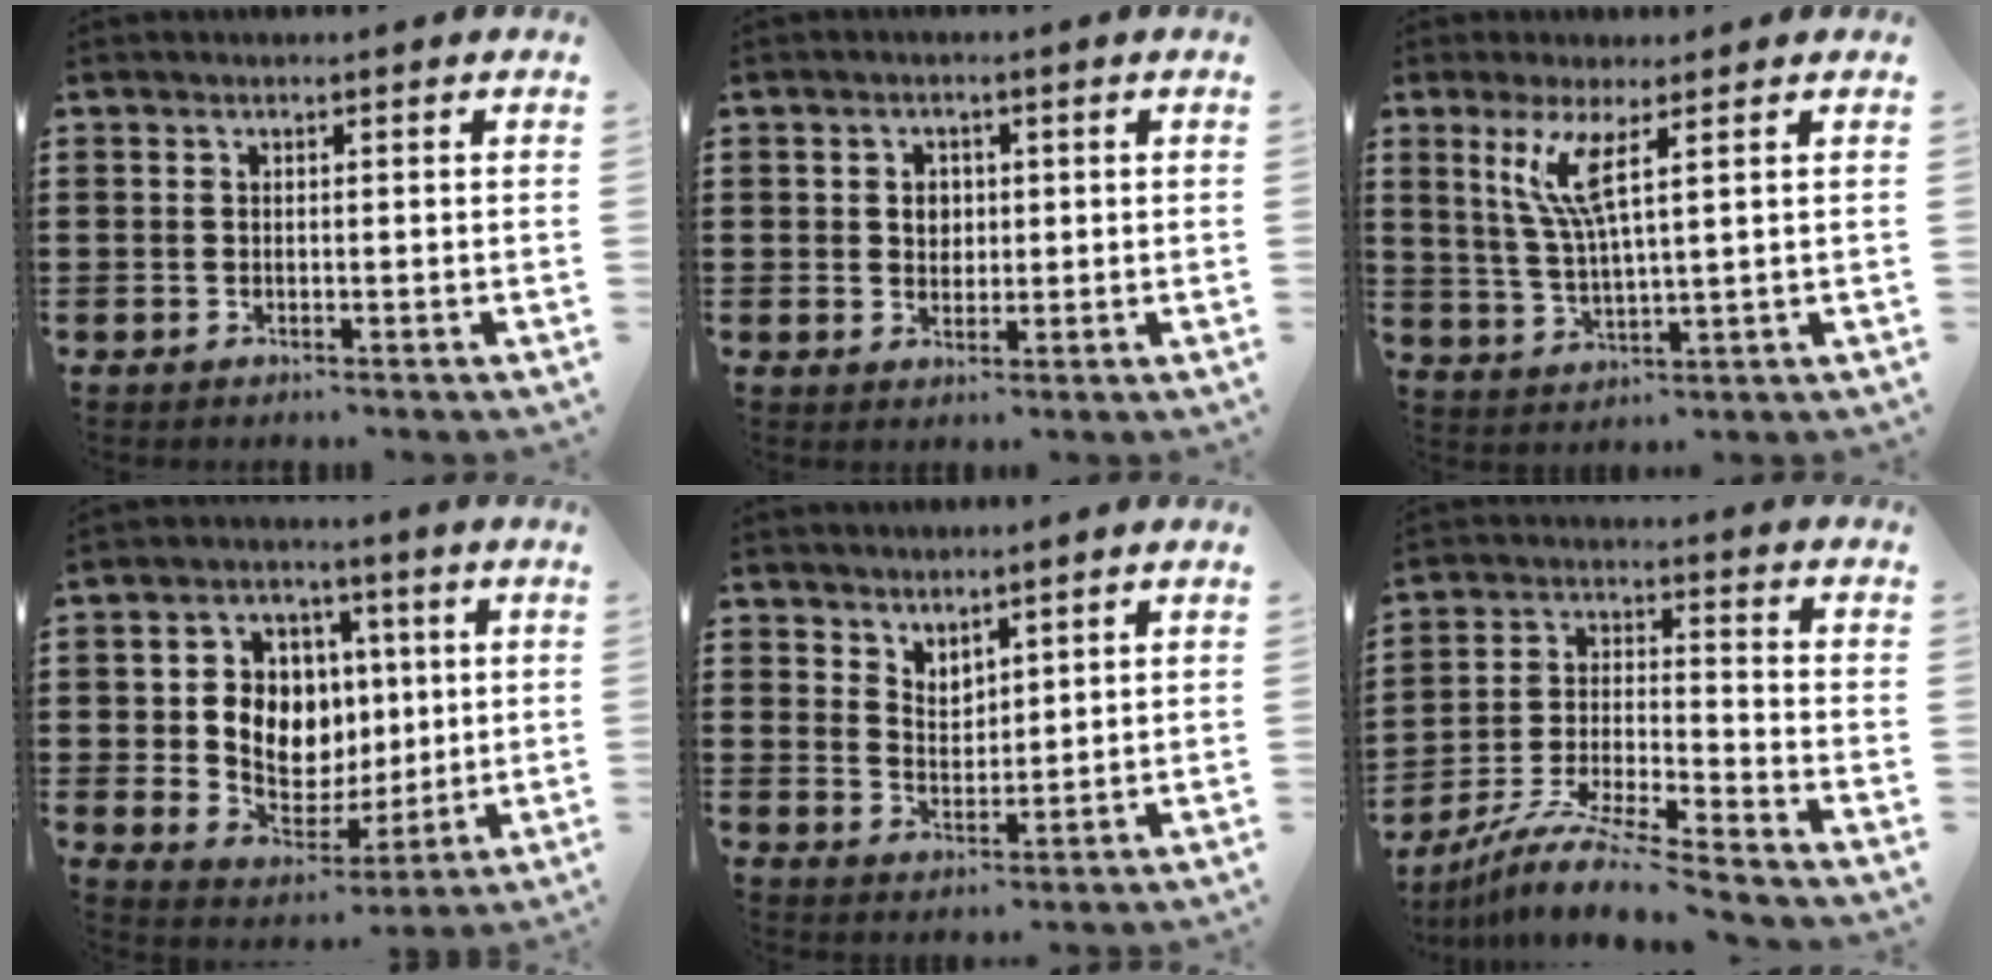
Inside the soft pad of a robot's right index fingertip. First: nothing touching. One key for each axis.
{"total": 2.4, "fx": 0.4, "fy": 2.0, "fz": 1.3, "tx": -0.032, "ty": 0.010, "tz": 0.005}
{"total": 6.8, "fx": 3.1, "fy": 1.0, "fz": 6.0, "tx": -0.135, "ty": -0.003, "tz": 0.049}
{"total": 9.1, "fx": 1.4, "fy": 8.0, "fz": 4.1, "tx": -0.092, "ty": 0.008, "tz": 0.029}
{"total": 3.2, "fx": 3.0, "fy": 0.9, "fz": -0.4, "tx": -0.002, "ty": -0.006, "tz": 0.059}
{"total": 8.9, "fx": -8.3, "fy": -0.4, "fz": 3.2, "tx": -0.065, "ty": 0.000, "tz": -0.168}